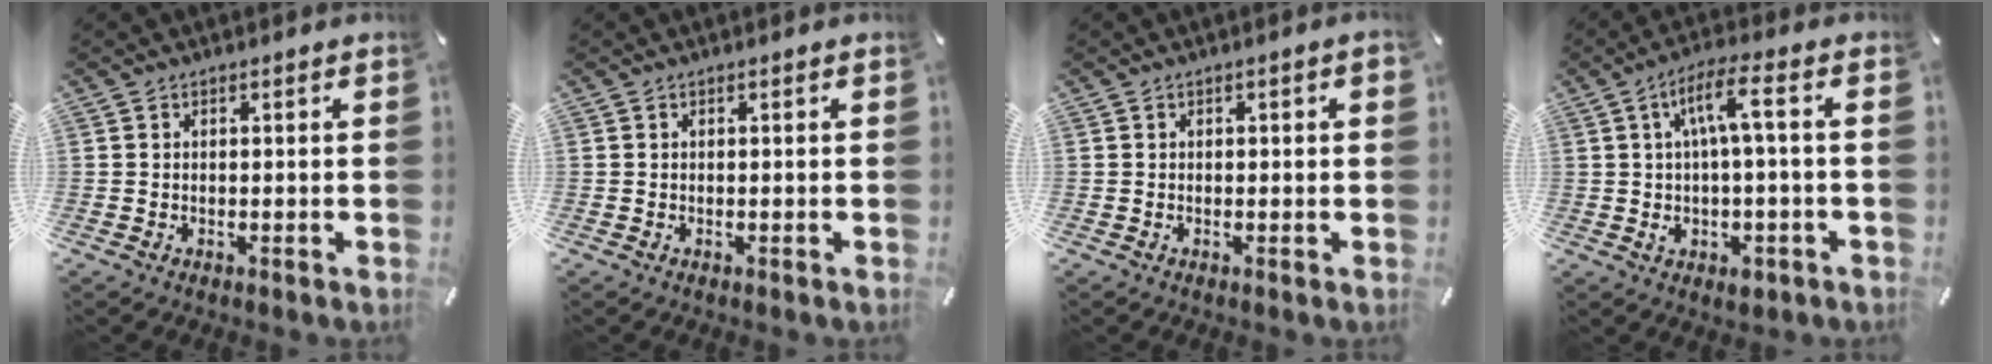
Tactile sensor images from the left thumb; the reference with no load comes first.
{"total": 0.0}
{"total": 0.8, "force": [0.1, 0.3, 0.7], "torque": [-0.013, 0.001, 0.001]}
{"total": 9.4, "force": [0.6, 3.0, 8.9], "torque": [-0.178, 0.003, 0.006]}